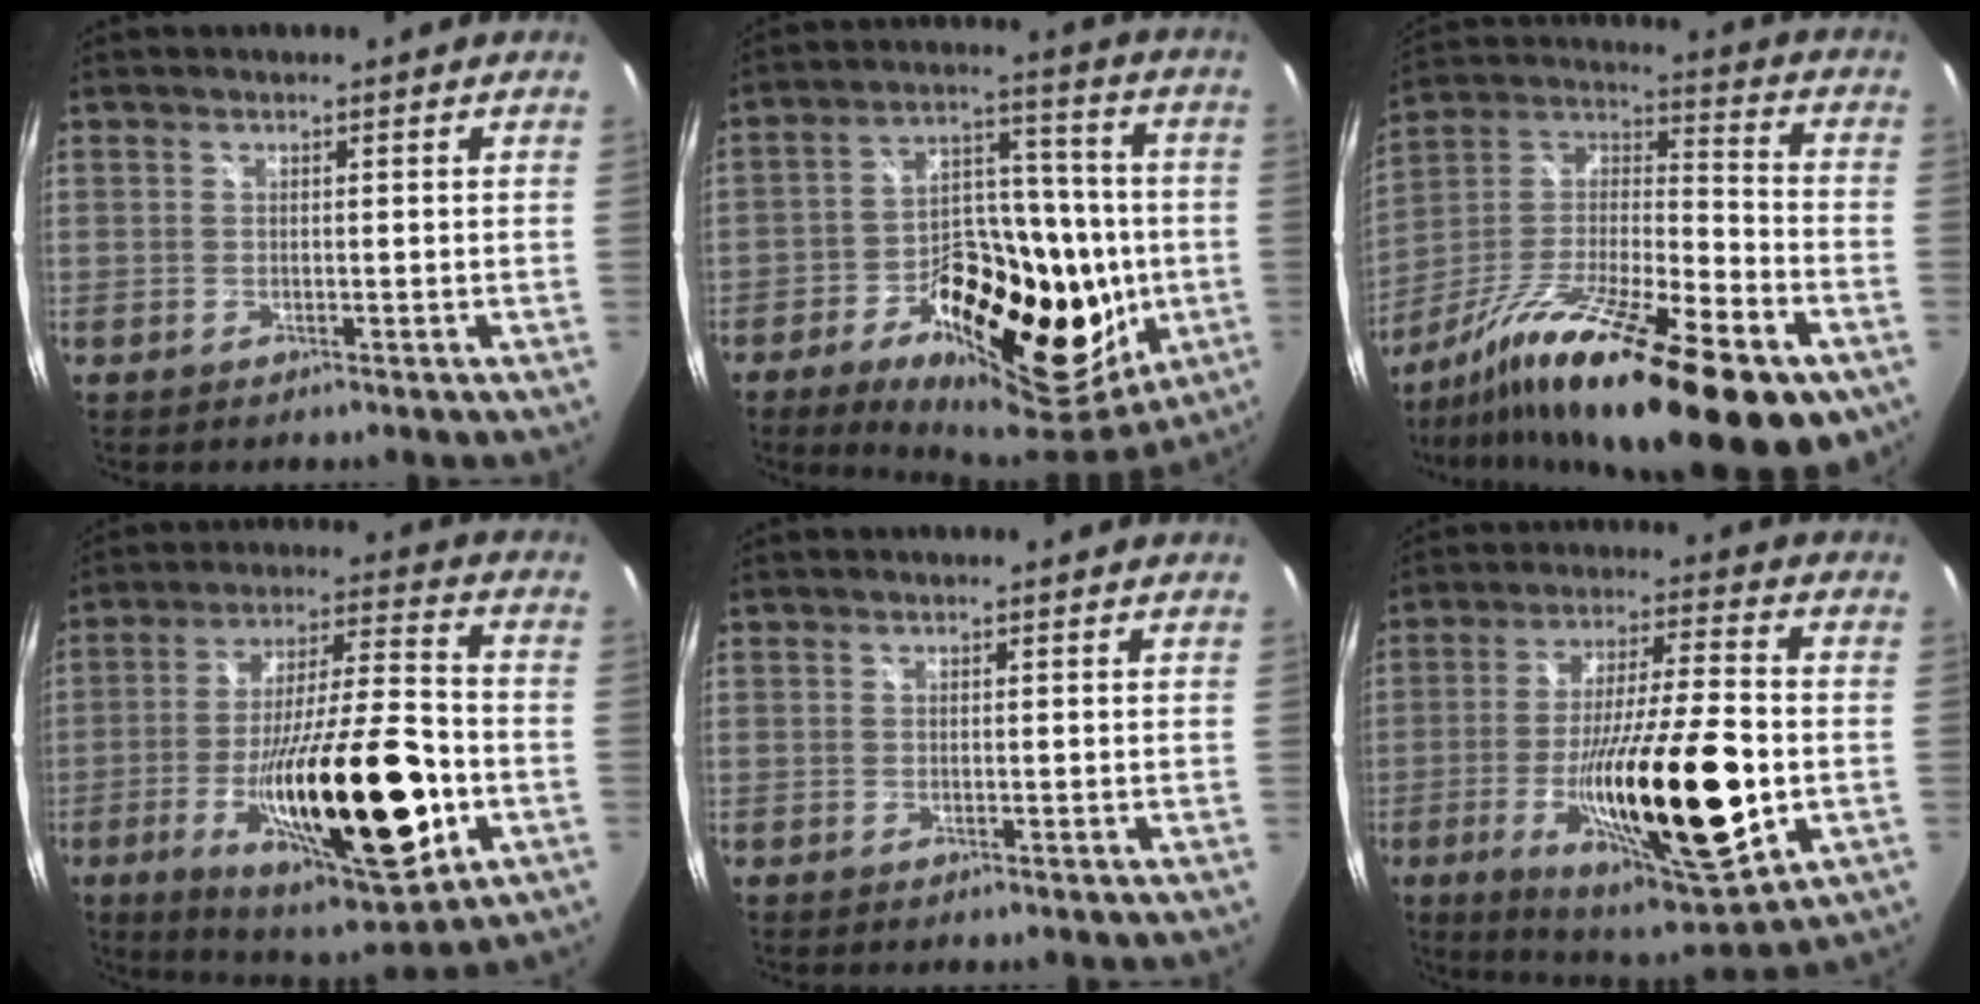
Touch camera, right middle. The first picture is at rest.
{"total": 26.0, "force": [-8.7, 13.5, 20.5], "torque": [-0.333, 0.007, -0.112]}
{"total": 30.0, "force": [-17.5, 7.5, 23.2], "torque": [-0.381, -0.034, -0.285]}
{"total": 26.5, "force": [-8.4, 6.4, 24.3], "torque": [-0.415, -0.029, -0.122]}
{"total": 0.0}
{"total": 24.7, "force": [-6.4, 5.5, 23.2], "torque": [-0.404, -0.033, -0.092]}